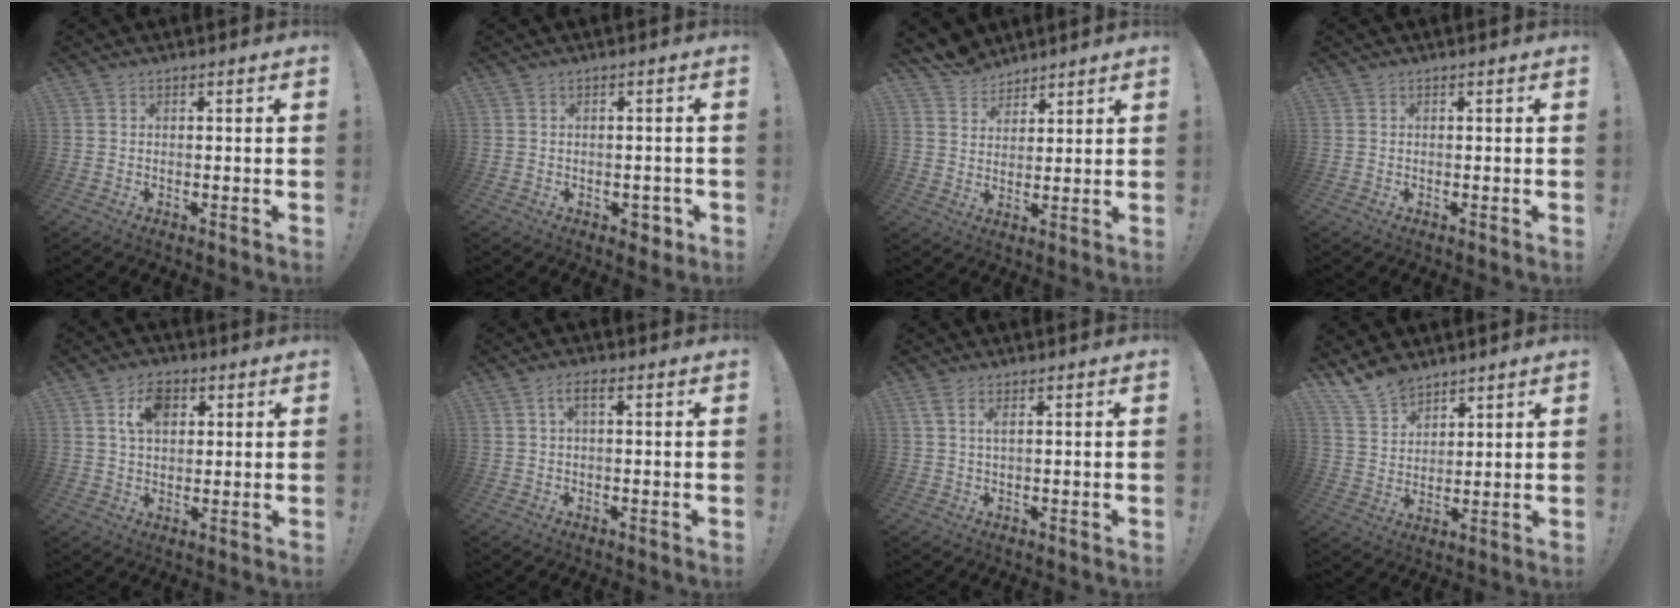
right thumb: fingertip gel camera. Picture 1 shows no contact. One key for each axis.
{"total": 3.6, "fx": -1.2, "fy": 2.6, "fz": 2.3, "tx": -0.018, "ty": 0.008, "tz": -0.019}
{"total": 7.5, "fx": 6.6, "fy": 3.7, "fz": 0.6, "tx": -0.016, "ty": -0.048, "tz": 0.128}
{"total": 0.0}
{"total": 7.9, "fx": 3.4, "fy": 5.1, "fz": 5.0, "tx": -0.076, "ty": 0.000, "tz": 0.061}
{"total": 2.8, "fx": 0.3, "fy": 0.9, "fz": 2.6, "tx": -0.042, "ty": 0.004, "tz": 0.002}
{"total": 2.1, "fx": 0.8, "fy": 0.3, "fz": 1.9, "tx": -0.030, "ty": -0.003, "tz": 0.011}
{"total": 9.4, "fx": 8.0, "fy": 4.4, "fz": 2.0, "tx": -0.039, "ty": -0.058, "tz": 0.157}